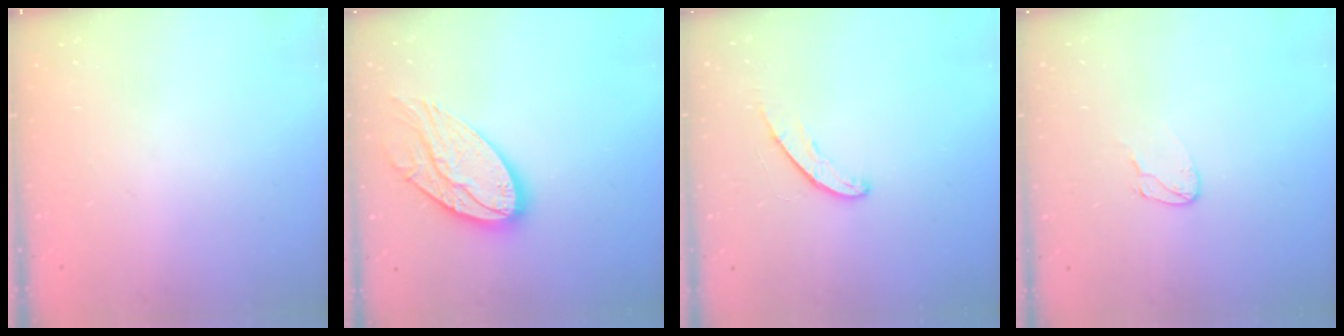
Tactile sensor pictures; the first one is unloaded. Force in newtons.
{"total": 16.6, "press": 16.6, "slide": 1.2}
{"total": 5.6, "press": 5.5, "slide": 0.5}
{"total": 4.4, "press": 4.3, "slide": 0.4}